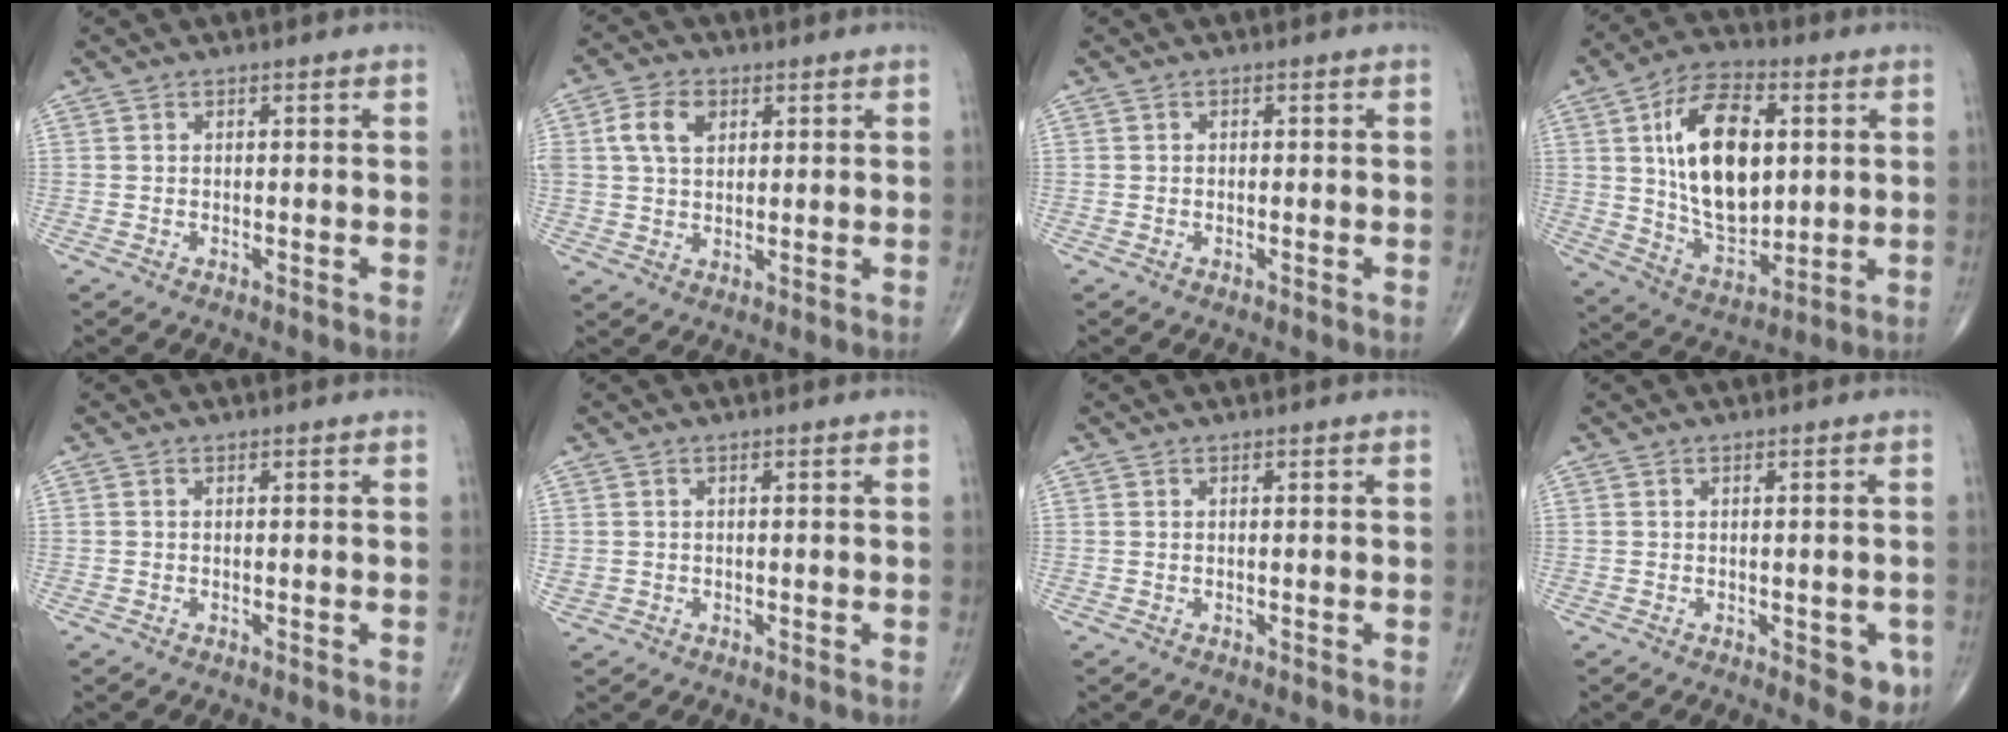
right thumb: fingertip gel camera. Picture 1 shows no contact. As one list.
[{"total": 6.6, "force": [2.1, 4.5, 4.3], "torque": [-0.074, 0.003, 0.037]}, {"total": 0.0}, {"total": 19.4, "force": [3.8, 10.8, 15.6], "torque": [-0.237, -0.009, 0.070]}, {"total": 0.0}, {"total": 1.6, "force": [-0.1, 1.5, 0.6], "torque": [-0.010, 0.001, 0.005]}, {"total": 0.0}, {"total": 4.0, "force": [-1.3, 2.1, 3.2], "torque": [-0.015, -0.002, -0.010]}]